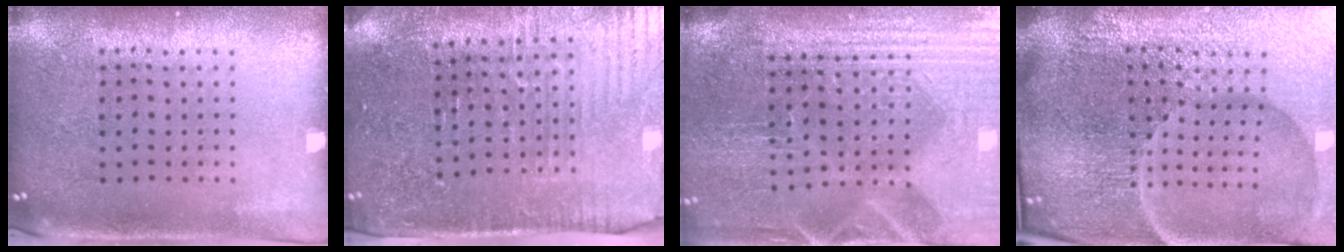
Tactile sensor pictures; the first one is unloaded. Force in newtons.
{"total": 3.5, "press": 3.4, "slide": 0.5}
{"total": 4.2, "press": 3.9, "slide": 1.5}
{"total": 7.4, "press": 6.4, "slide": 3.6}